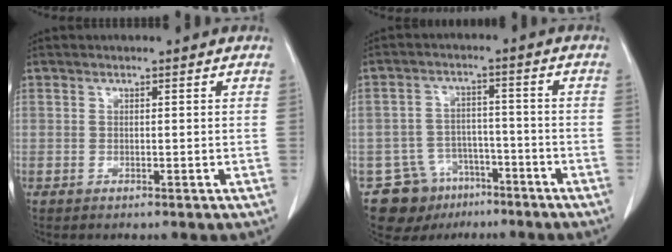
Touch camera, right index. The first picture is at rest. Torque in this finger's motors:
{"motor_torque": [-0.14, -0.05, -0.29, -0.08]}